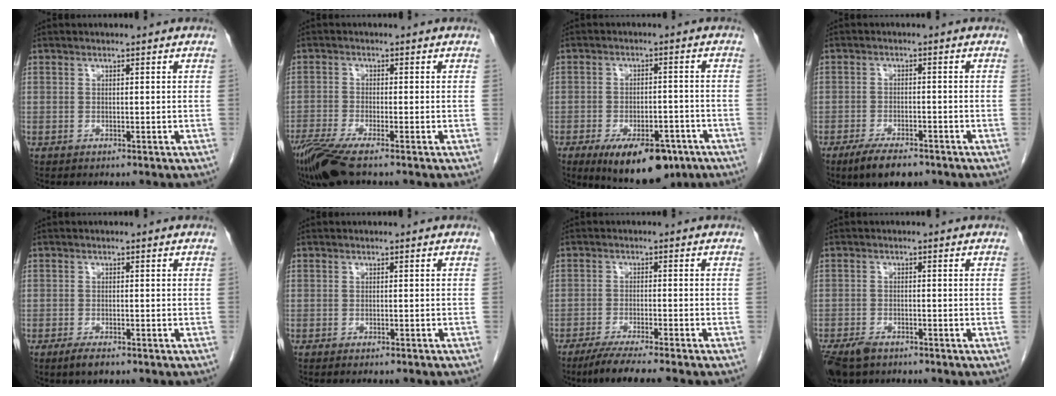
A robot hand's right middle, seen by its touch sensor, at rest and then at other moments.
{"total": 7.2, "force": [-5.2, 0.6, 4.9], "torque": [-0.094, -0.021, -0.099]}
{"total": 12.8, "force": [-8.0, 5.5, 8.3], "torque": [-0.122, -0.006, -0.114]}
{"total": 5.9, "force": [-4.3, 1.9, 3.5], "torque": [-0.065, -0.007, -0.070]}
{"total": 2.2, "force": [-1.6, 0.6, 1.4], "torque": [-0.032, -0.005, -0.025]}
{"total": 3.1, "force": [-2.7, 0.6, 1.3], "torque": [-0.016, -0.004, -0.031]}
{"total": 7.3, "force": [-5.9, -0.6, 4.1], "torque": [-0.055, -0.019, -0.096]}
{"total": 5.9, "force": [-4.3, 2.8, 2.9], "torque": [-0.056, -0.008, -0.073]}